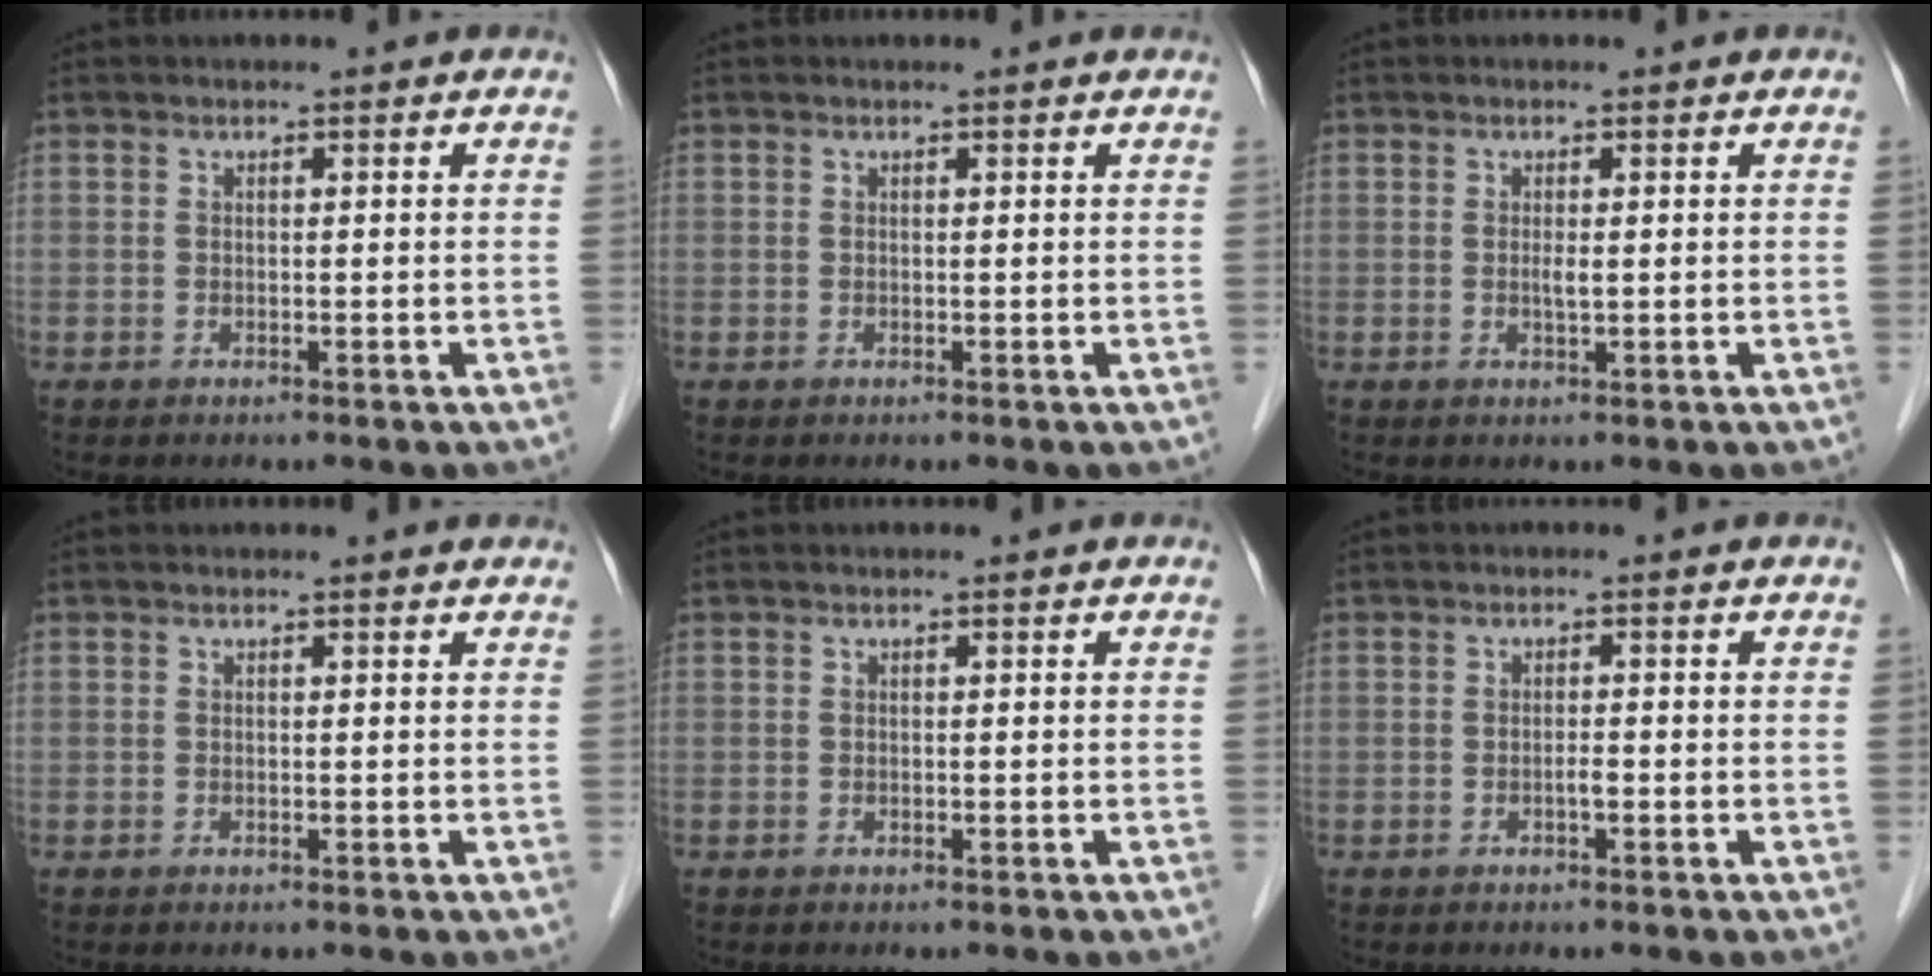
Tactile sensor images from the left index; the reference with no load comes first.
{"total": 0.7, "force": [0.6, 0.1, 0.1], "torque": [-0.006, 0.004, 0.006]}
{"total": 1.1, "force": [0.1, 0.1, 1.1], "torque": [-0.024, -0.002, 0.002]}
{"total": 1.6, "force": [1.6, 0.2, 0.2], "torque": [-0.015, 0.007, 0.012]}
{"total": 0.0}
{"total": 0.8, "force": [-0.4, 0.1, 0.7], "torque": [-0.014, 0.001, -0.007]}